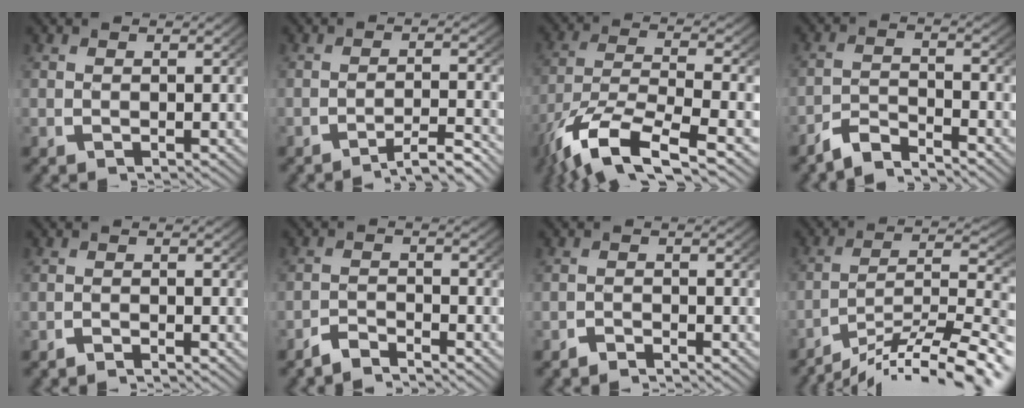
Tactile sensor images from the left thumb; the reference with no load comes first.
{"total": 3.3, "force": [-2.6, 0.7, 1.9], "torque": [-0.027, -0.003, -0.042]}
{"total": 10.5, "force": [-3.7, 5.4, 8.2], "torque": [-0.187, -0.042, -0.039]}
{"total": 3.6, "force": [-3.1, 1.2, 1.5], "torque": [-0.024, -0.005, -0.062]}
{"total": 1.0, "force": [-1.0, 0.2, 0.1], "torque": [0.002, -0.002, -0.021]}
{"total": 2.3, "force": [-2.2, 0.4, 0.5], "torque": [-0.005, -0.001, -0.049]}
{"total": 1.3, "force": [-1.3, 0.2, 0.0], "torque": [0.005, -0.003, -0.029]}
{"total": 12.2, "force": [-6.8, 5.9, 8.1], "torque": [-0.138, -0.043, -0.085]}